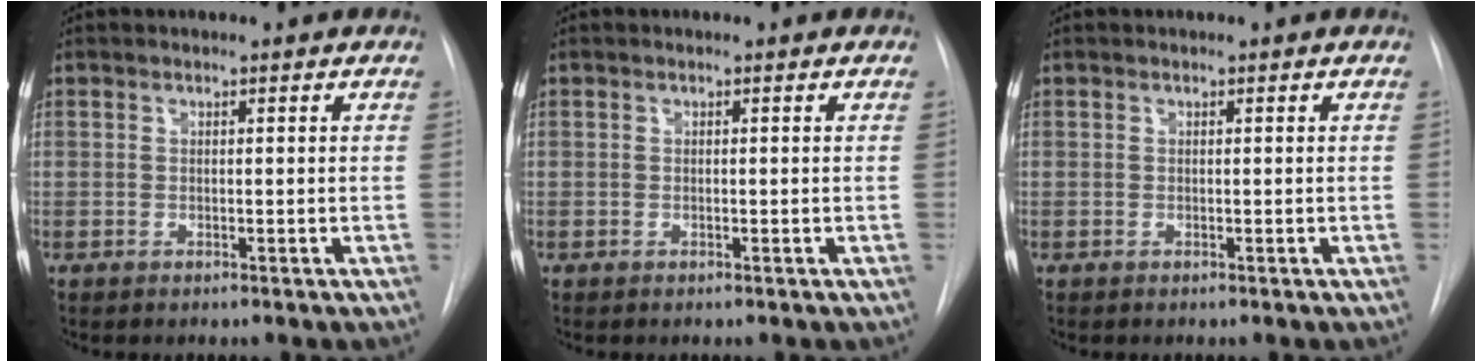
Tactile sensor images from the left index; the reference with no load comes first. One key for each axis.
{"total": 0.0}
{"total": 0.0}